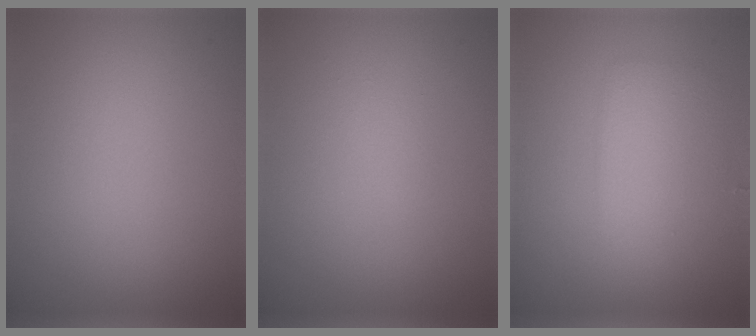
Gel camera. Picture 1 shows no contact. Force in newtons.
{"total": 0.7, "press": 0.7, "slide": 0.1}
{"total": 2.3, "press": 2.3, "slide": 0.1}